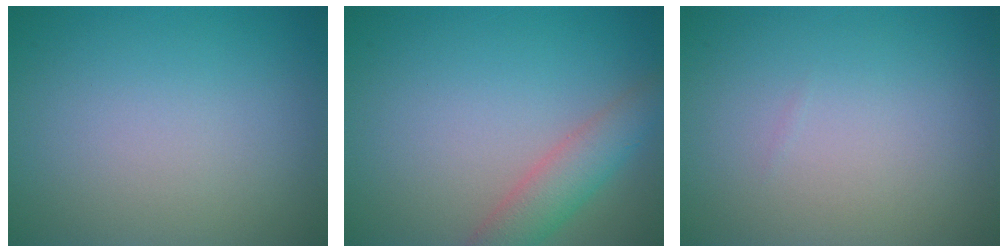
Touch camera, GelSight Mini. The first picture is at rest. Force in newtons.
{"total": 3.6, "press": 3.6, "slide": 0.1}
{"total": 0.0}